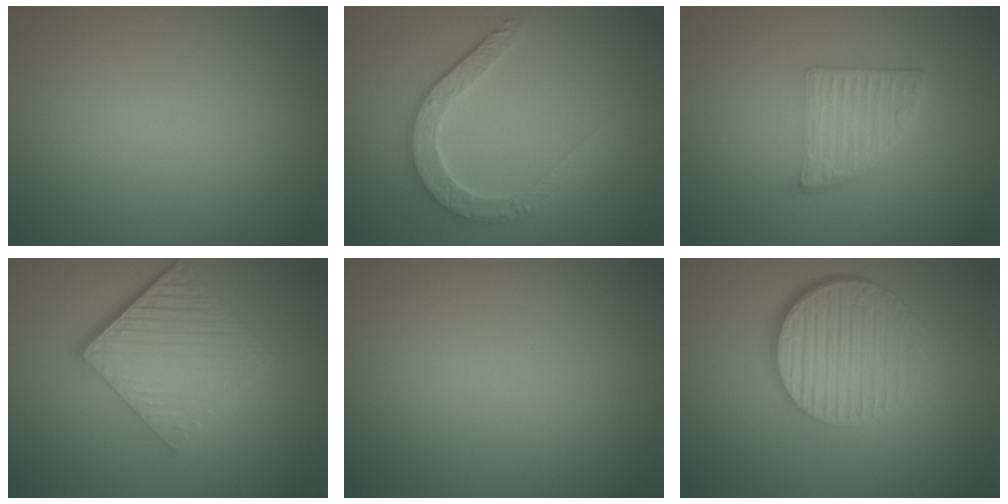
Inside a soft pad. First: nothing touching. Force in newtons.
{"total": 4.8, "press": 3.7, "slide": 3.1}
{"total": 5.2, "press": 3.5, "slide": 3.8}
{"total": 7.0, "press": 4.5, "slide": 5.3}
{"total": 0.0}
{"total": 6.6, "press": 4.4, "slide": 5.0}